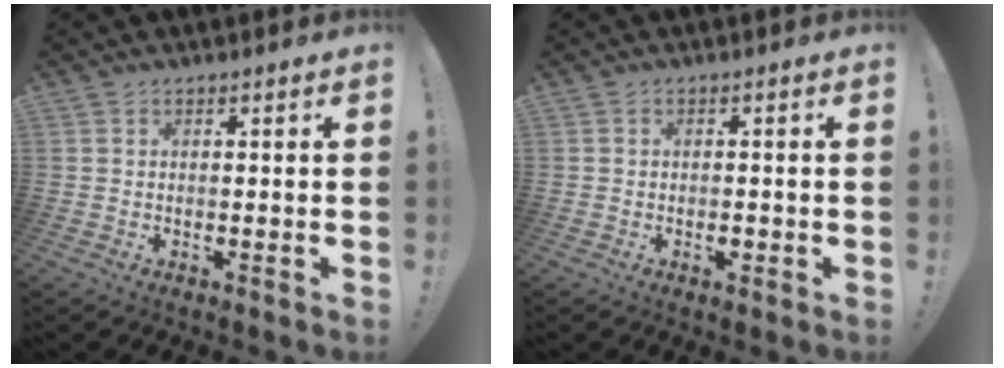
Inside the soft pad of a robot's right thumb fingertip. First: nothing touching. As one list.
[{"total": 1.6, "force": [-0.9, 0.7, 1.1], "torque": [-0.008, -0.001, -0.016]}]